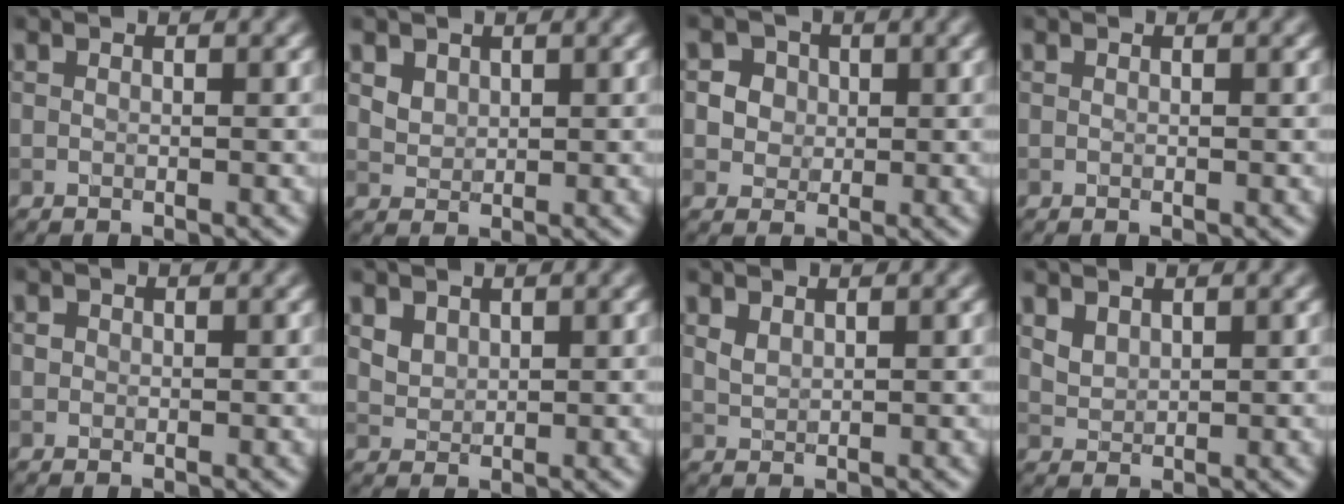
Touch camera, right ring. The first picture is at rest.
{"total": 1.9, "force": [1.1, 1.3, 0.7], "torque": [-0.020, -0.009, 0.030]}
{"total": 5.0, "force": [2.0, 4.1, 2.0], "torque": [-0.032, 0.014, 0.031]}
{"total": 0.0}
{"total": 0.6, "force": [0.0, 0.6, 0.1], "torque": [0.004, -0.003, 0.000]}
{"total": 1.9, "force": [1.2, 1.3, 0.8], "torque": [-0.023, -0.008, 0.030]}
{"total": 1.2, "force": [0.9, 0.5, 0.5], "torque": [-0.017, 0.000, 0.023]}
{"total": 1.7, "force": [1.1, 1.0, 0.7], "torque": [-0.019, -0.002, 0.027]}